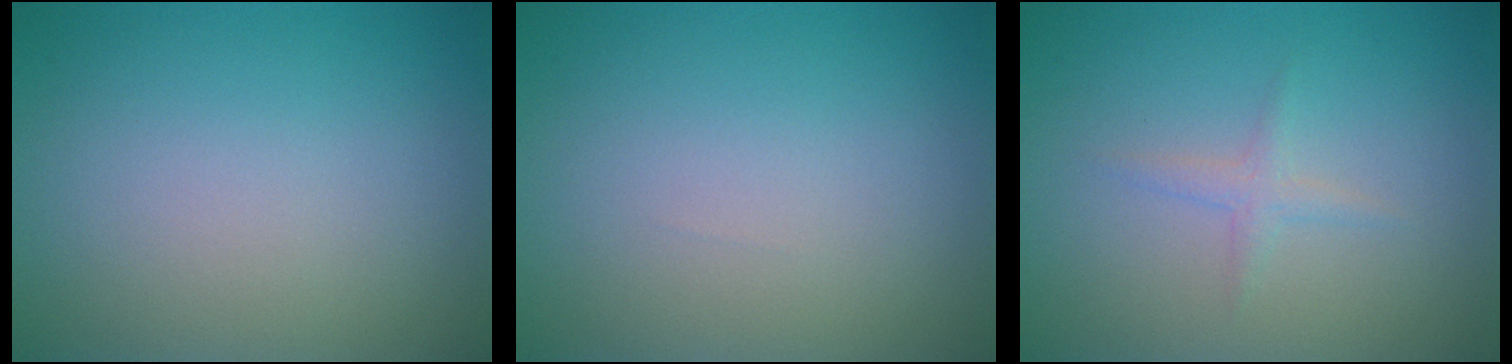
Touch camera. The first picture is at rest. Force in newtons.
{"total": 0.0}
{"total": 1.1, "press": 1.1, "slide": 0.0}